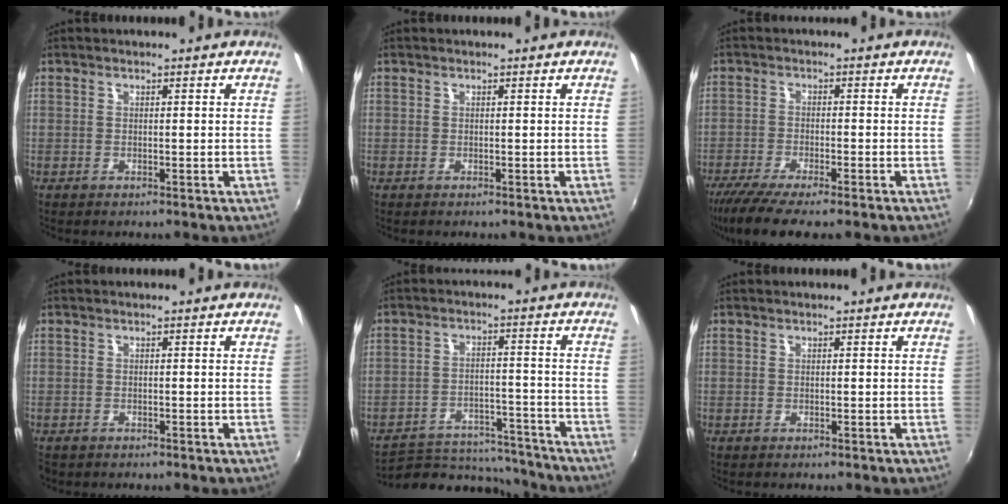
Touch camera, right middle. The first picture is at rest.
{"total": 0.0}
{"total": 8.8, "force": [-6.9, 1.1, 5.3], "torque": [-0.122, -0.036, -0.122]}
{"total": 1.1, "force": [-0.8, 0.7, 0.2], "torque": [-0.009, -0.004, -0.012]}
{"total": 15.6, "force": [-14.3, 4.8, 4.0], "torque": [-0.088, 0.019, -0.194]}
{"total": 0.0}